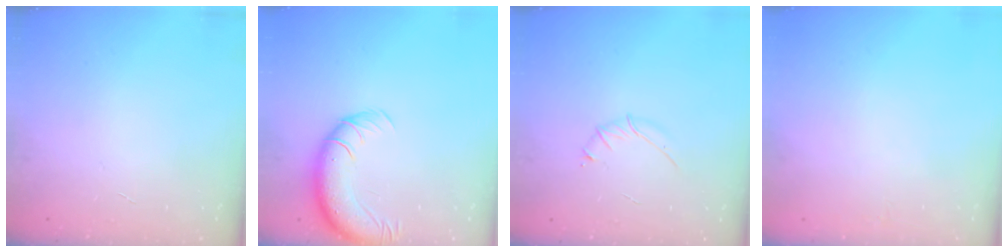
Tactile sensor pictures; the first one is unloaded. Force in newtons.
{"total": 10.0, "press": 9.7, "slide": 2.5}
{"total": 3.2, "press": 3.1, "slide": 0.9}
{"total": 0.0}